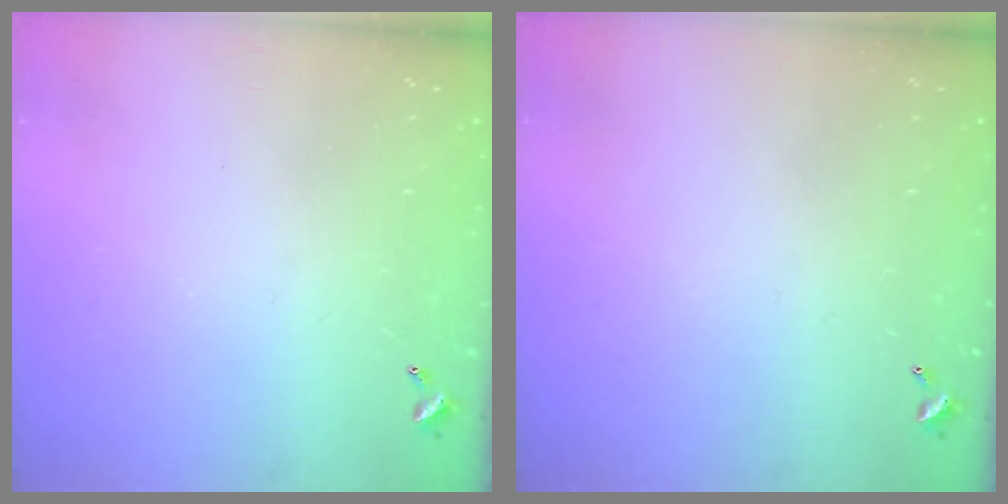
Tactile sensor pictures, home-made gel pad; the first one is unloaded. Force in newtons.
{"total": 0.0}